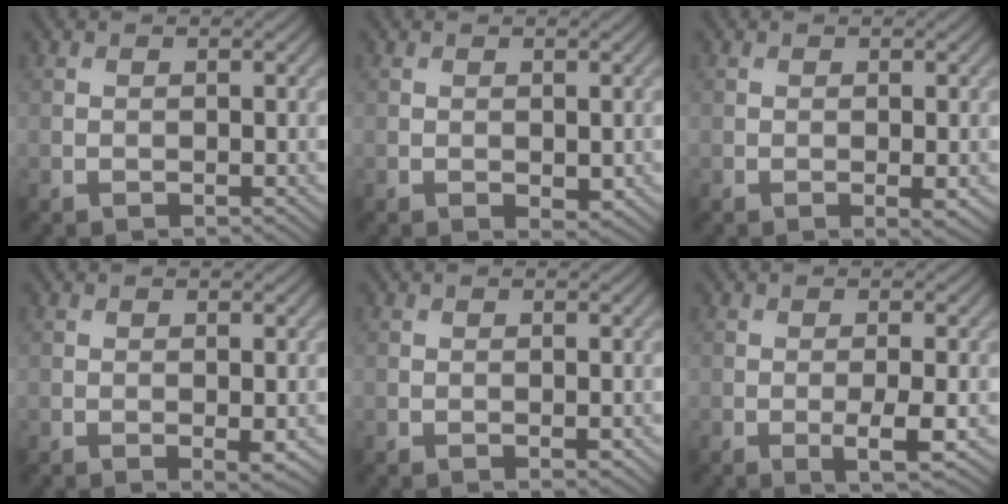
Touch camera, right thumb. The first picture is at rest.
{"total": 1.4, "force": [-0.2, 0.8, 1.2], "torque": [-0.016, -0.008, 0.000]}
{"total": 1.2, "force": [-0.3, 0.2, 1.1], "torque": [-0.020, -0.006, -0.005]}
{"total": 1.5, "force": [-0.3, 0.4, 1.4], "torque": [-0.022, -0.007, -0.003]}
{"total": 0.8, "force": [-0.3, 0.2, 0.8], "torque": [-0.012, -0.001, -0.003]}
{"total": 3.2, "force": [-0.8, 0.4, 3.0], "torque": [-0.056, -0.003, -0.013]}